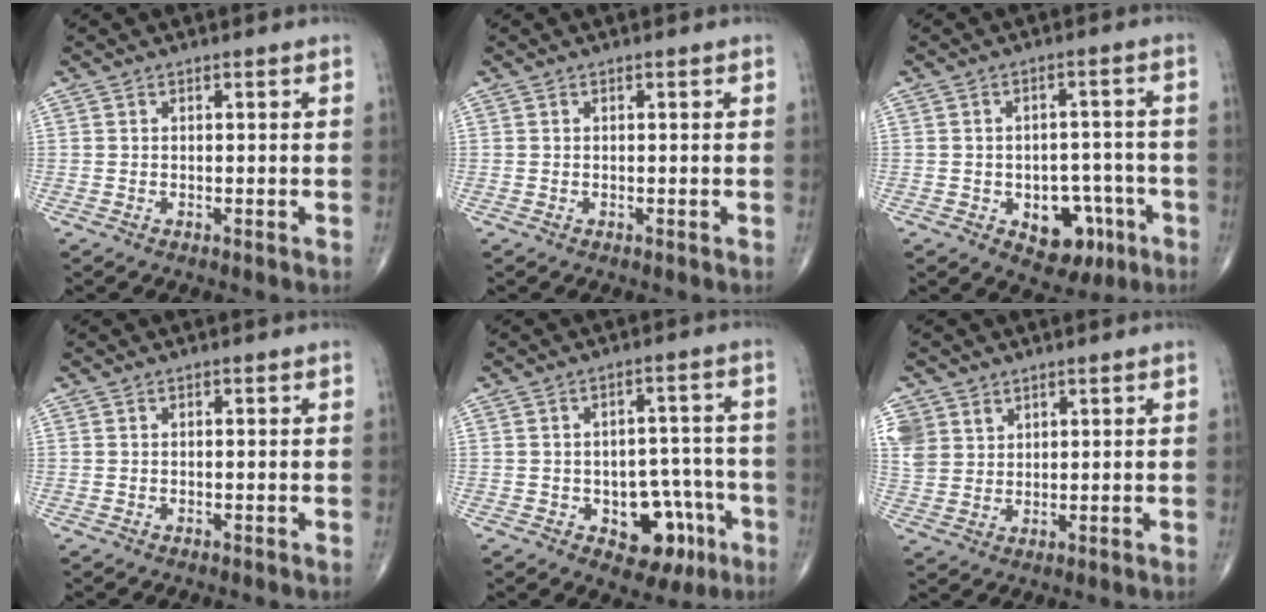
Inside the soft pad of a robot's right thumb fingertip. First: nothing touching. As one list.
[{"total": 0.0}, {"total": 9.6, "force": [-3.9, 6.5, 5.8], "torque": [-0.038, 0.033, -0.042]}, {"total": 0.0}, {"total": 10.6, "force": [-4.3, 6.8, 6.9], "torque": [-0.047, 0.038, -0.049]}, {"total": 8.6, "force": [4.3, 6.9, 2.7], "torque": [-0.054, -0.011, 0.097]}]